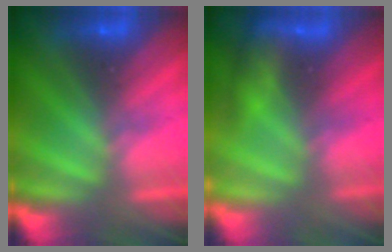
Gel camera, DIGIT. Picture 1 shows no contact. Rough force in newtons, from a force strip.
{"total": 3.4}